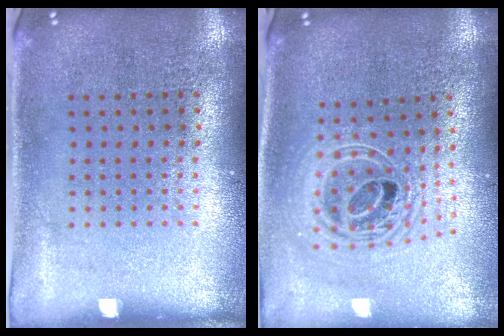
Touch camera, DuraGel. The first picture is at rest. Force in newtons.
{"total": 2.2, "press": 1.8, "slide": 1.4}